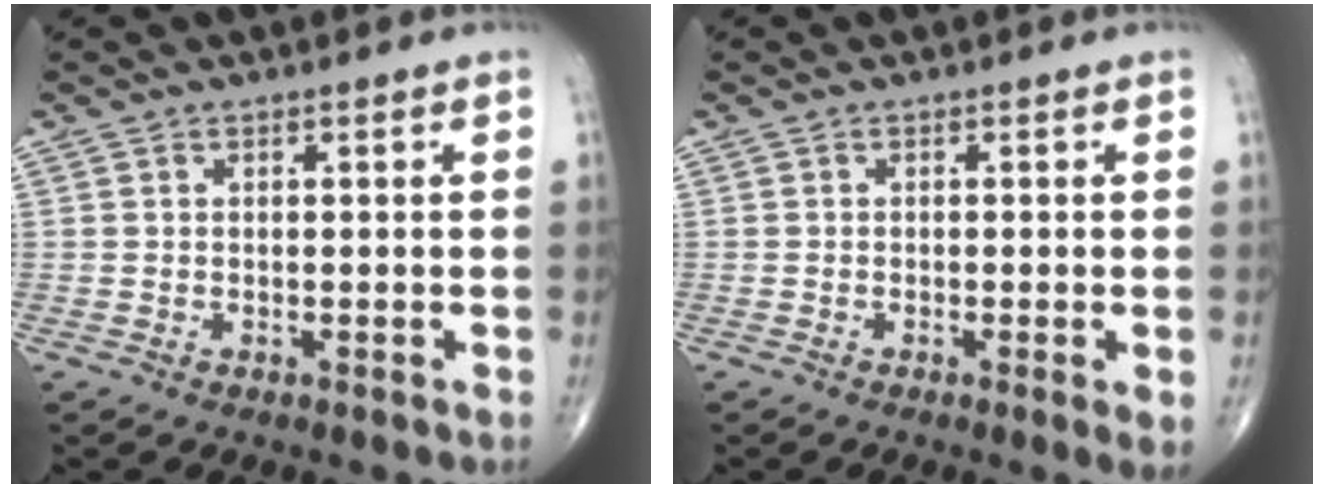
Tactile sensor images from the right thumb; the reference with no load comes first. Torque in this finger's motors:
{"motor_torque": [0.02, 0.12, -0.04, 0.12, -0.01]}